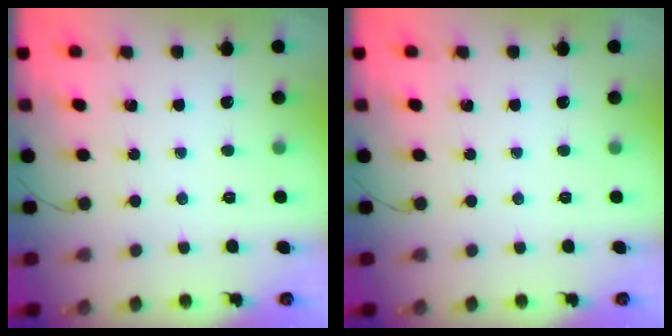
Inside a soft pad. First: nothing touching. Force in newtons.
{"total": 0.0}